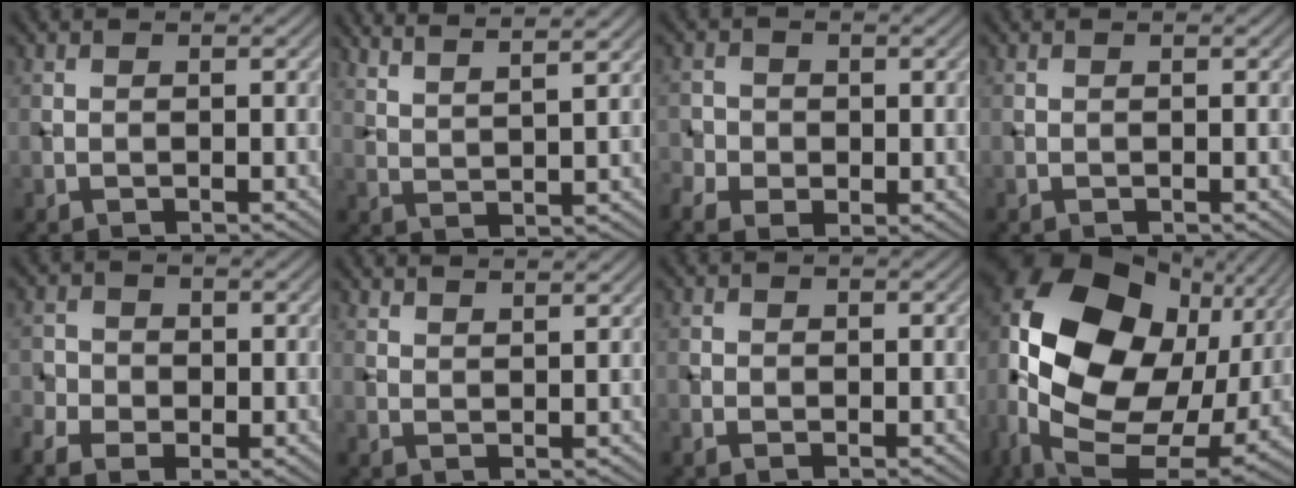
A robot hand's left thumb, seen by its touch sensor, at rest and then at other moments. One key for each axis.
{"total": 7.3, "fx": 5.8, "fy": 1.2, "fz": 4.2, "tx": -0.058, "ty": 0.007, "tz": 0.085}
{"total": 3.9, "fx": -1.2, "fy": 3.1, "fz": 2.0, "tx": -0.044, "ty": -0.007, "tz": -0.019}
{"total": 0.0}
{"total": 4.8, "fx": -1.8, "fy": 3.5, "fz": 2.8, "tx": -0.060, "ty": -0.010, "tz": -0.030}
{"total": 3.2, "fx": 2.8, "fy": 0.5, "fz": 1.5, "tx": -0.018, "ty": -0.003, "tz": 0.044}
{"total": 0.8, "fx": -0.1, "fy": 0.6, "fz": 0.6, "tx": -0.009, "ty": -0.002, "tz": -0.001}
{"total": 22.3, "fx": 4.6, "fy": 15.7, "fz": 15.2, "tx": -0.349, "ty": -0.010, "tz": 0.111}